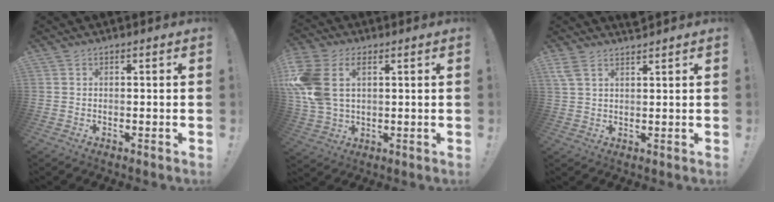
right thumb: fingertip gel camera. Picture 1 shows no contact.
{"total": 13.4, "force": [4.2, 8.8, 9.2], "torque": [-0.201, -0.008, 0.079]}
{"total": 2.8, "force": [2.4, 0.7, 1.3], "torque": [-0.034, -0.005, 0.048]}